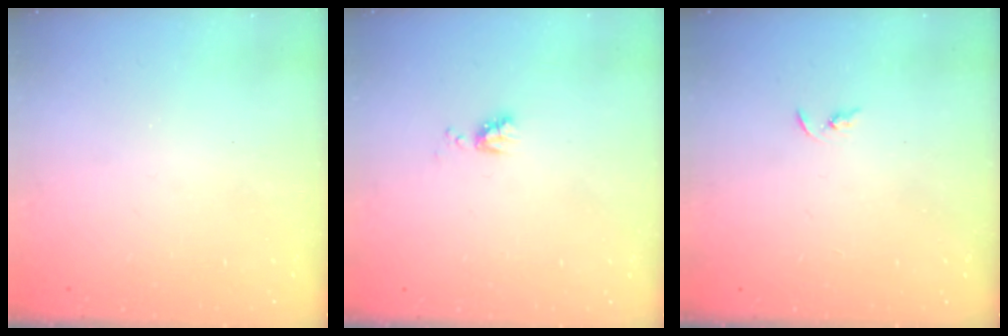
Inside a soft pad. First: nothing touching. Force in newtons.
{"total": 4.3, "press": 4.2, "slide": 0.7}
{"total": 2.4, "press": 2.3, "slide": 0.2}